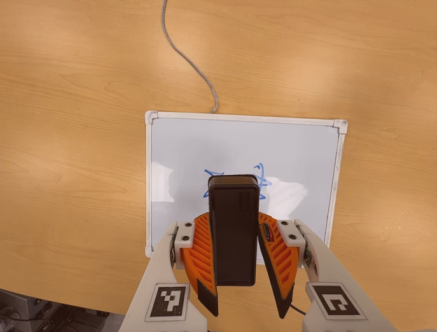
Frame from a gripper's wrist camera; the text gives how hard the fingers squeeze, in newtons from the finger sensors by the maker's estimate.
{"total": 8.0, "left": 7.6, "right": 8.4}